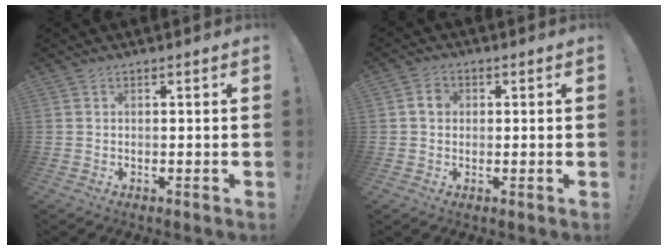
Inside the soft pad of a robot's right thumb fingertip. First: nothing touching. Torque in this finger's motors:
{"motor_torque": [0.60, 0.53, 0.25, 0.24, -0.03]}